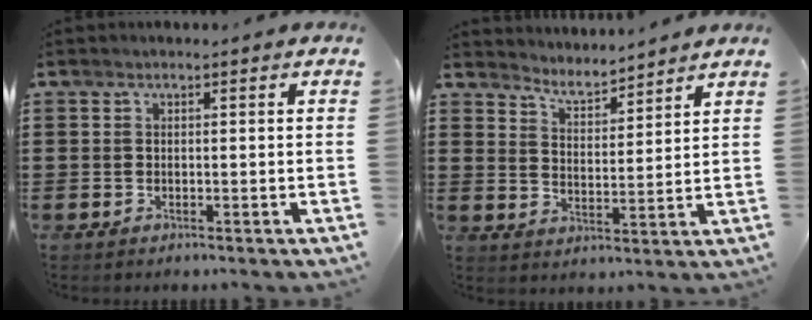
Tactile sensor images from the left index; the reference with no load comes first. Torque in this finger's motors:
{"motor_torque": [-0.05, 0.33, 0.00, 0.00]}